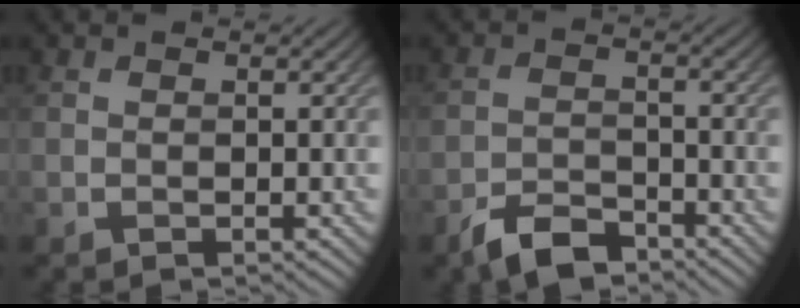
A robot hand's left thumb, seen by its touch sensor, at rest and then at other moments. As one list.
[{"total": 5.1, "force": [-4.1, 1.9, 2.4], "torque": [-0.042, -0.002, -0.080]}]